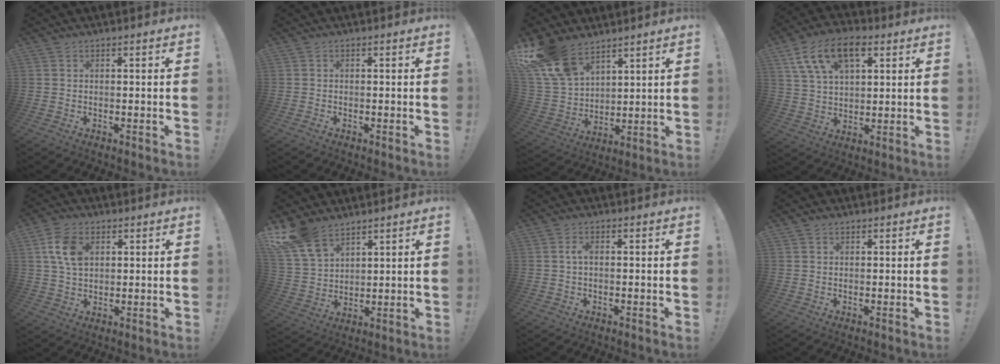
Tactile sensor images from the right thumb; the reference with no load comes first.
{"total": 0.5, "force": [-0.5, 0.0, 0.2], "torque": [-0.004, -0.001, -0.008]}
{"total": 15.5, "force": [11.1, 8.4, 7.0], "torque": [-0.149, -0.061, 0.216]}
{"total": 14.7, "force": [6.9, 8.5, 9.9], "torque": [-0.178, -0.014, 0.128]}
{"total": 9.5, "force": [3.0, 6.5, 6.2], "torque": [-0.117, 0.003, 0.058]}
{"total": 11.3, "force": [8.4, 5.6, 5.1], "torque": [-0.115, -0.043, 0.165]}
{"total": 2.1, "force": [-0.2, 0.9, 1.9], "torque": [-0.041, 0.010, -0.003]}
{"total": 0.7, "force": [0.5, 0.4, 0.2], "torque": [-0.003, -0.001, 0.011]}